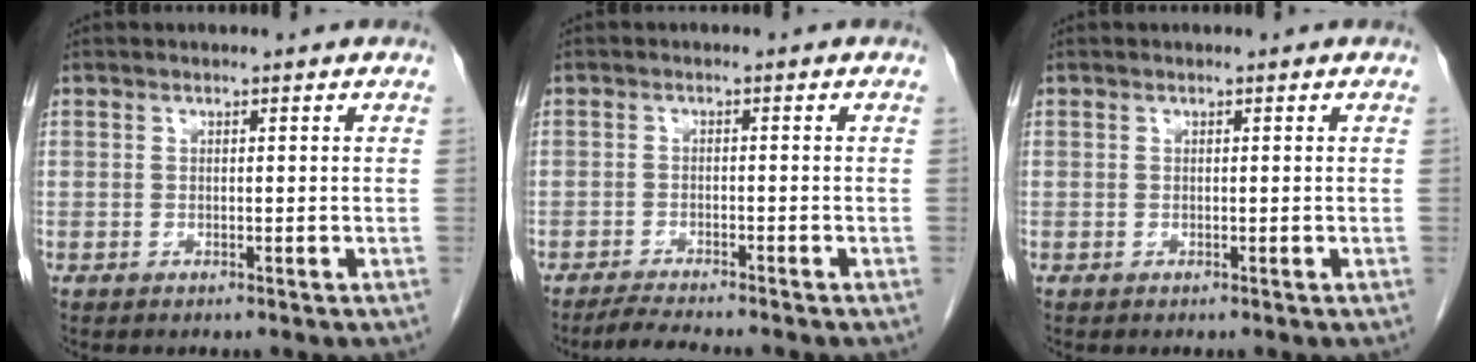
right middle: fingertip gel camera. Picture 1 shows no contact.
{"total": 4.7, "force": [-4.3, -0.1, 1.9], "torque": [-0.037, -0.017, -0.071]}
{"total": 0.0}